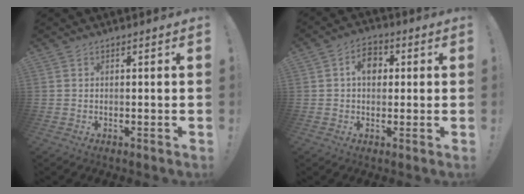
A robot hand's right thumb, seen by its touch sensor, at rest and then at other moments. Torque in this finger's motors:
{"motor_torque": [0.89, 1.17, 0.81, -0.08, -0.01]}